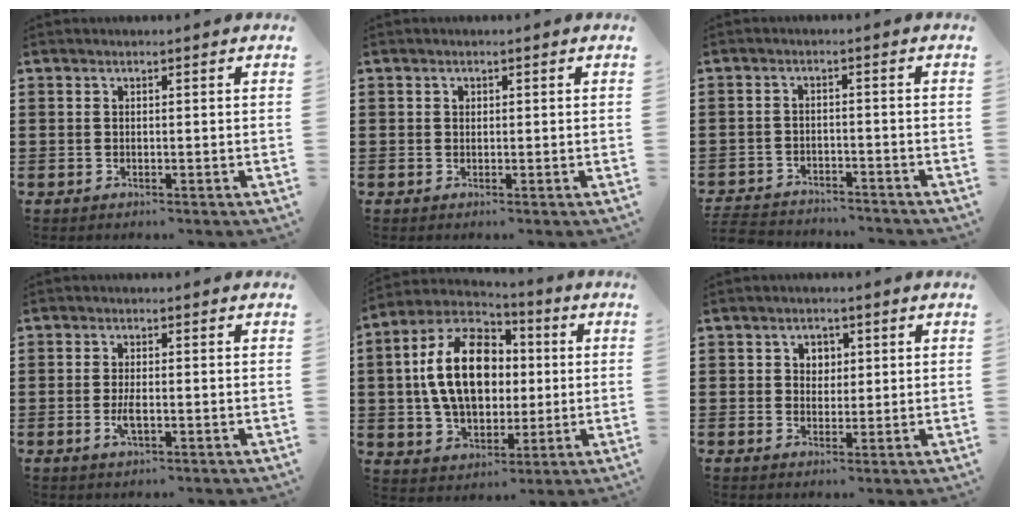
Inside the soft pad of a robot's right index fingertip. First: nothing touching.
{"total": 0.5, "force": [0.3, 0.4, 0.0], "torque": [0.000, 0.003, 0.005]}
{"total": 3.4, "force": [-3.4, 0.3, 0.0], "torque": [-0.011, -0.003, -0.075]}
{"total": 2.9, "force": [-0.7, 0.8, 2.6], "torque": [-0.054, -0.004, -0.015]}
{"total": 15.7, "force": [1.1, 10.2, 11.8], "torque": [-0.260, 0.011, 0.014]}
{"total": 2.4, "force": [0.6, 2.2, 0.7], "torque": [-0.022, 0.011, 0.008]}